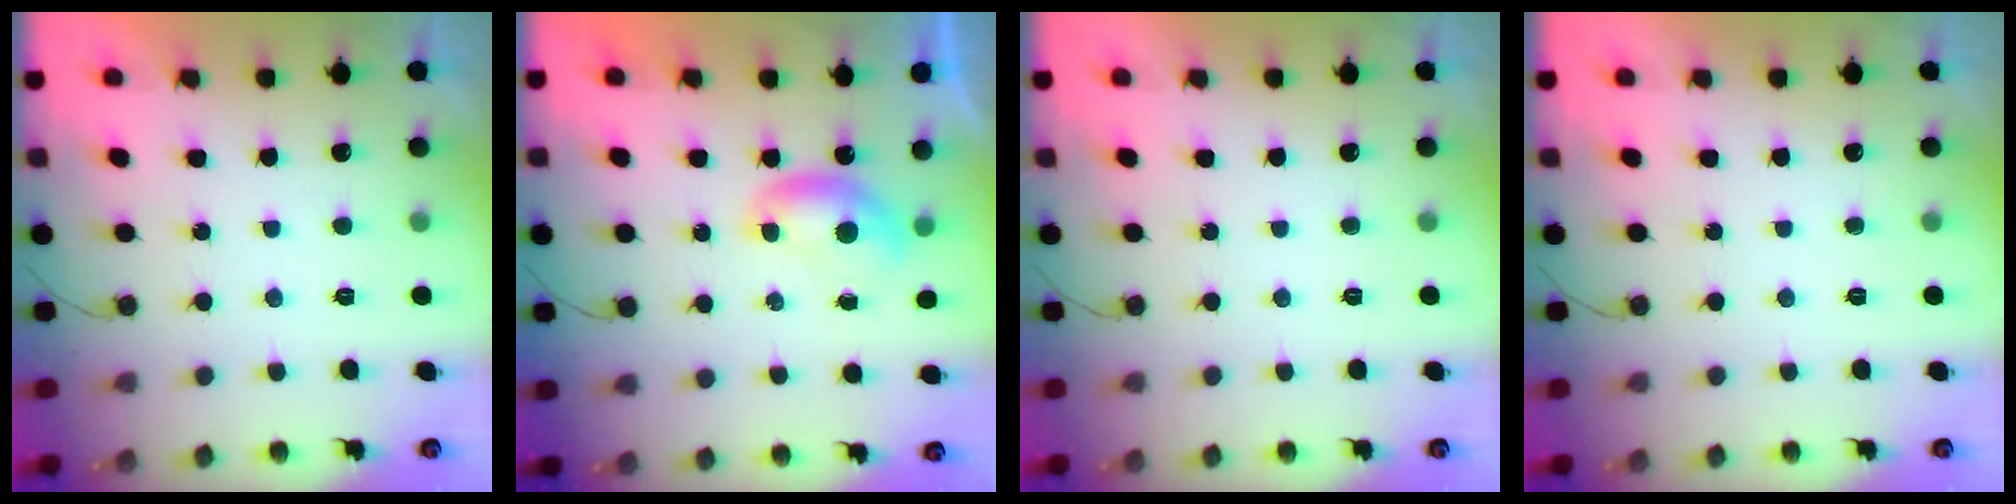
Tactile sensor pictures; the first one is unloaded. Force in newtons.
{"total": 6.5, "press": 6.4, "slide": 0.9}
{"total": 0.0}
{"total": 0.0}